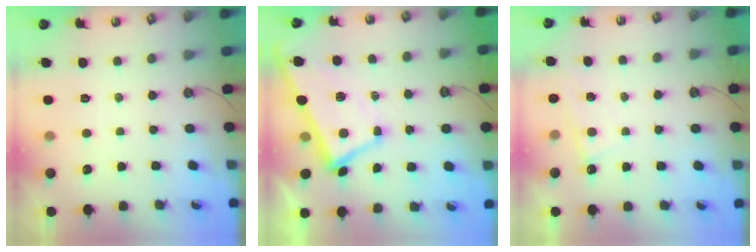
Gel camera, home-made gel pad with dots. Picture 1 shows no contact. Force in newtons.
{"total": 1.0, "press": 0.6, "slide": 0.8}
{"total": 1.8, "press": 1.8, "slide": 0.3}